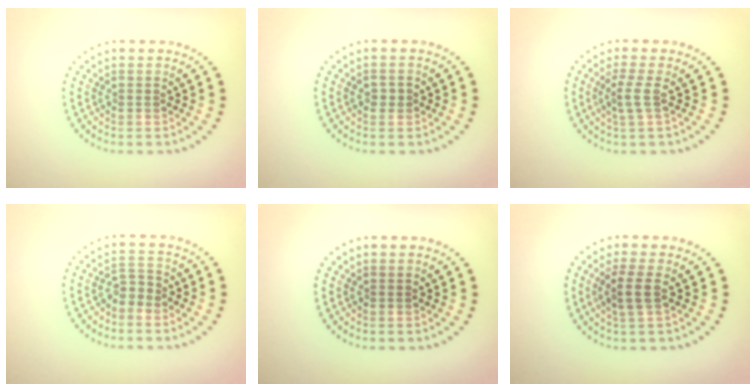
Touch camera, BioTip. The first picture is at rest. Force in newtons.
{"total": 1.0, "press": 1.0, "slide": 0.1}
{"total": 1.7, "press": 1.3, "slide": 1.1}
{"total": 1.7, "press": 1.3, "slide": 1.1}
{"total": 0.0}
{"total": 2.3, "press": 2.0, "slide": 0.9}